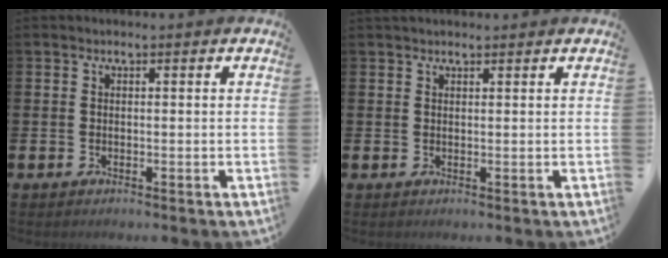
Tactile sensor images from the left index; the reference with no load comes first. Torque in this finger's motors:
{"motor_torque": [-0.20, -1.00, 0.54, 0.13]}